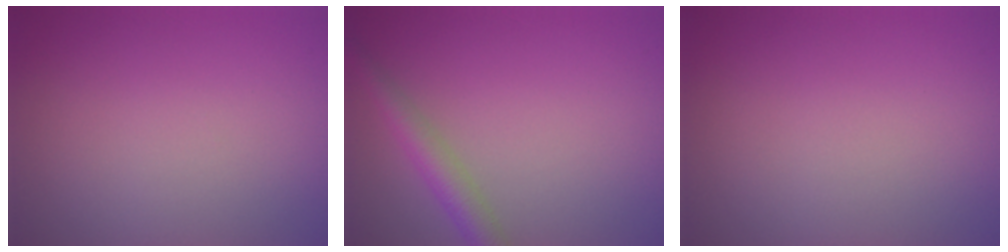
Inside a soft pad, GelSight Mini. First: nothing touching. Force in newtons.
{"total": 2.9, "press": 2.9, "slide": 0.2}
{"total": 0.0}